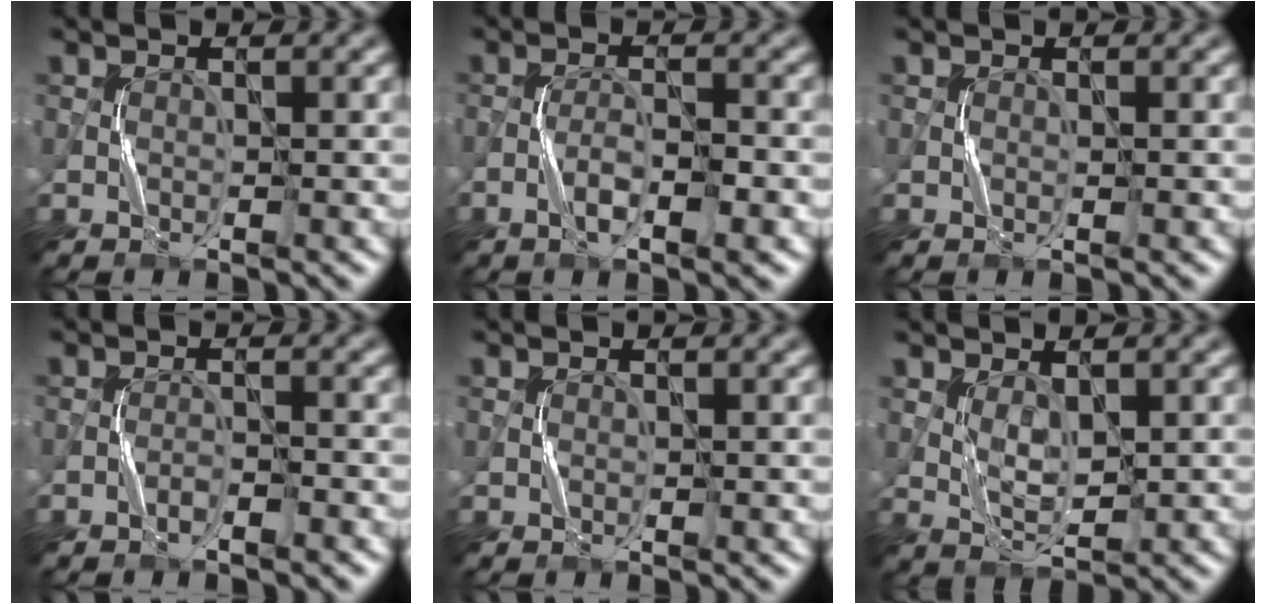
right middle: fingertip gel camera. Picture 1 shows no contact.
{"total": 3.1, "force": [-1.5, 0.6, 2.6], "torque": [-0.050, 0.007, -0.031]}
{"total": 0.0}
{"total": 1.4, "force": [-1.1, 0.1, 0.8], "torque": [-0.011, 0.007, -0.022]}
{"total": 0.0}
{"total": 2.5, "force": [0.8, 1.1, 2.1], "torque": [-0.041, -0.005, 0.021]}